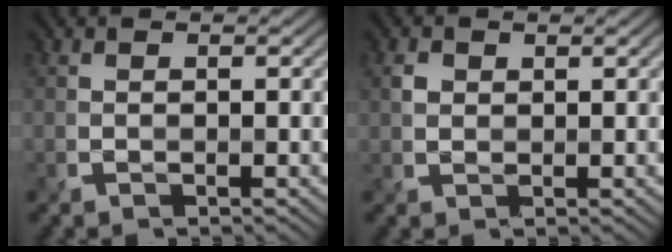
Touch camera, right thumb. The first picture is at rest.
{"total": 1.4, "force": [0.6, 1.1, 0.5], "torque": [-0.017, 0.000, 0.014]}